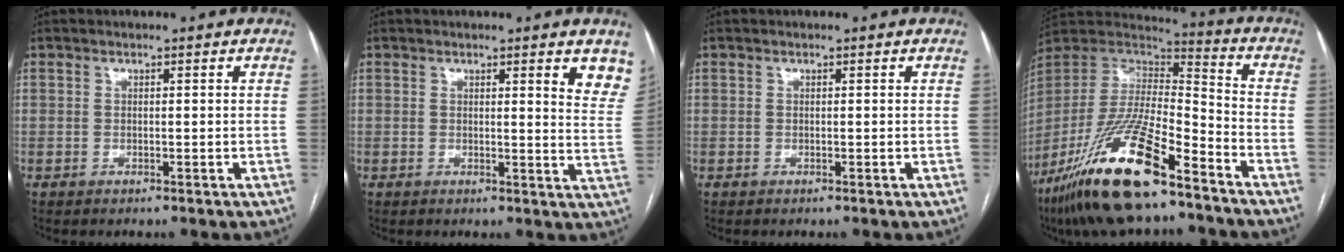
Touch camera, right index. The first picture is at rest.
{"total": 6.8, "force": [4.6, 1.0, 4.8], "torque": [-0.040, -0.022, 0.036]}
{"total": 0.0}
{"total": 22.4, "force": [-14.8, 4.2, 16.4], "torque": [-0.339, -0.034, -0.273]}